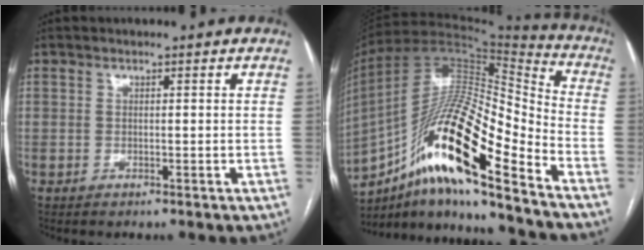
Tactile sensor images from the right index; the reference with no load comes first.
{"total": 22.1, "force": [-11.8, 3.1, 18.5], "torque": [-0.335, -0.002, -0.208]}